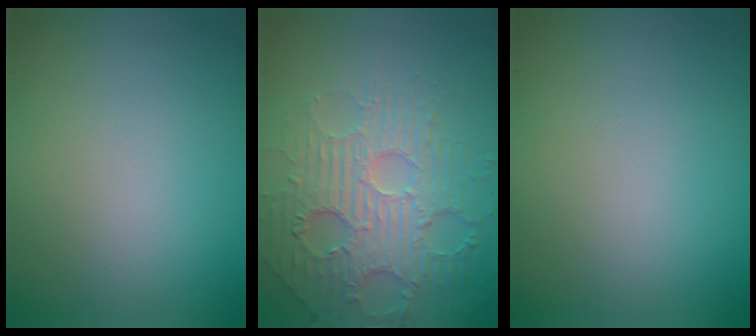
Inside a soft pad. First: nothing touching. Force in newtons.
{"total": 4.8, "press": 4.2, "slide": 2.2}
{"total": 0.0}